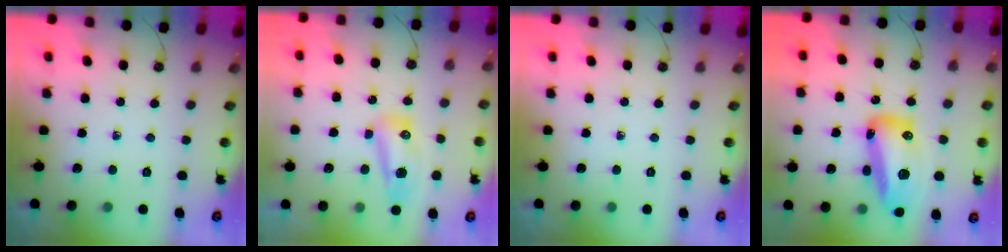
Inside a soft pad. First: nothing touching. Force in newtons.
{"total": 8.2, "press": 8.1, "slide": 1.2}
{"total": 0.0}
{"total": 16.0, "press": 15.9, "slide": 1.3}